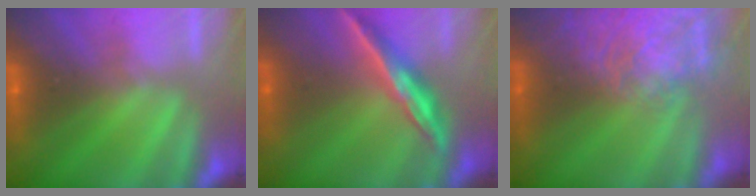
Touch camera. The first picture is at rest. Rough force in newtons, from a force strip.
{"total": 1.6}
{"total": 10.8}